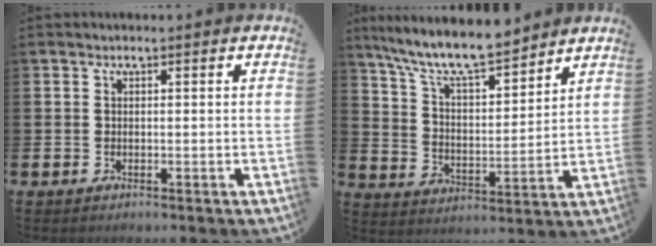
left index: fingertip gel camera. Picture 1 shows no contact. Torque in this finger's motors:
{"motor_torque": [0.51, -0.72, 0.65, 0.21]}